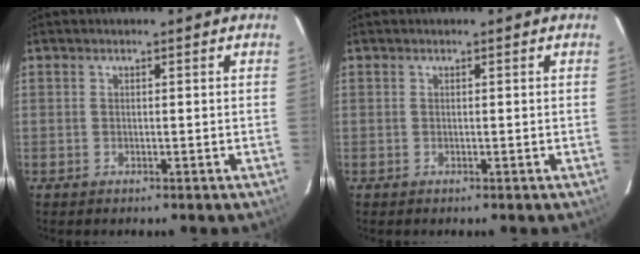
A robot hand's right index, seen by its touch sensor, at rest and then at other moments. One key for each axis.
{"total": 0.0}